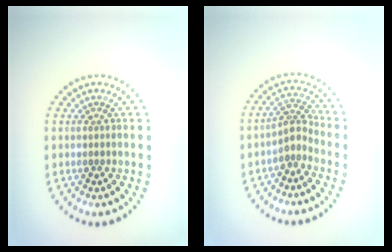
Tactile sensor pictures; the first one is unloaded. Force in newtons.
{"total": 2.2, "press": 1.6, "slide": 1.6}